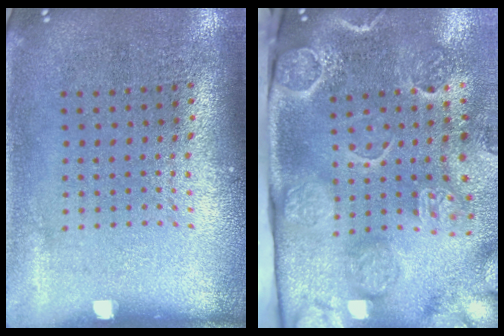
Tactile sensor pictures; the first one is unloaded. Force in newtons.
{"total": 4.6, "press": 3.5, "slide": 3.0}